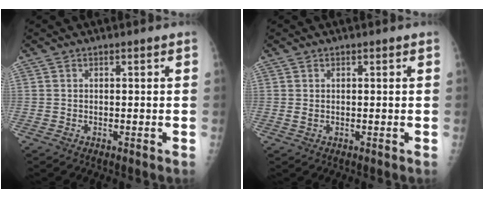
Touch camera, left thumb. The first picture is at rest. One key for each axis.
{"total": 0.9, "fx": 0.2, "fy": 0.7, "fz": 0.6, "tx": -0.013, "ty": -0.002, "tz": 0.005}